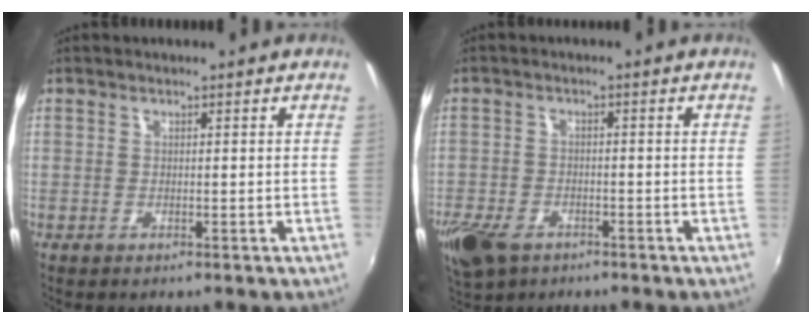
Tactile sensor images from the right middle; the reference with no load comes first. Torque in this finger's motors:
{"motor_torque": [0.25, -0.23, 0.07, 0.10]}